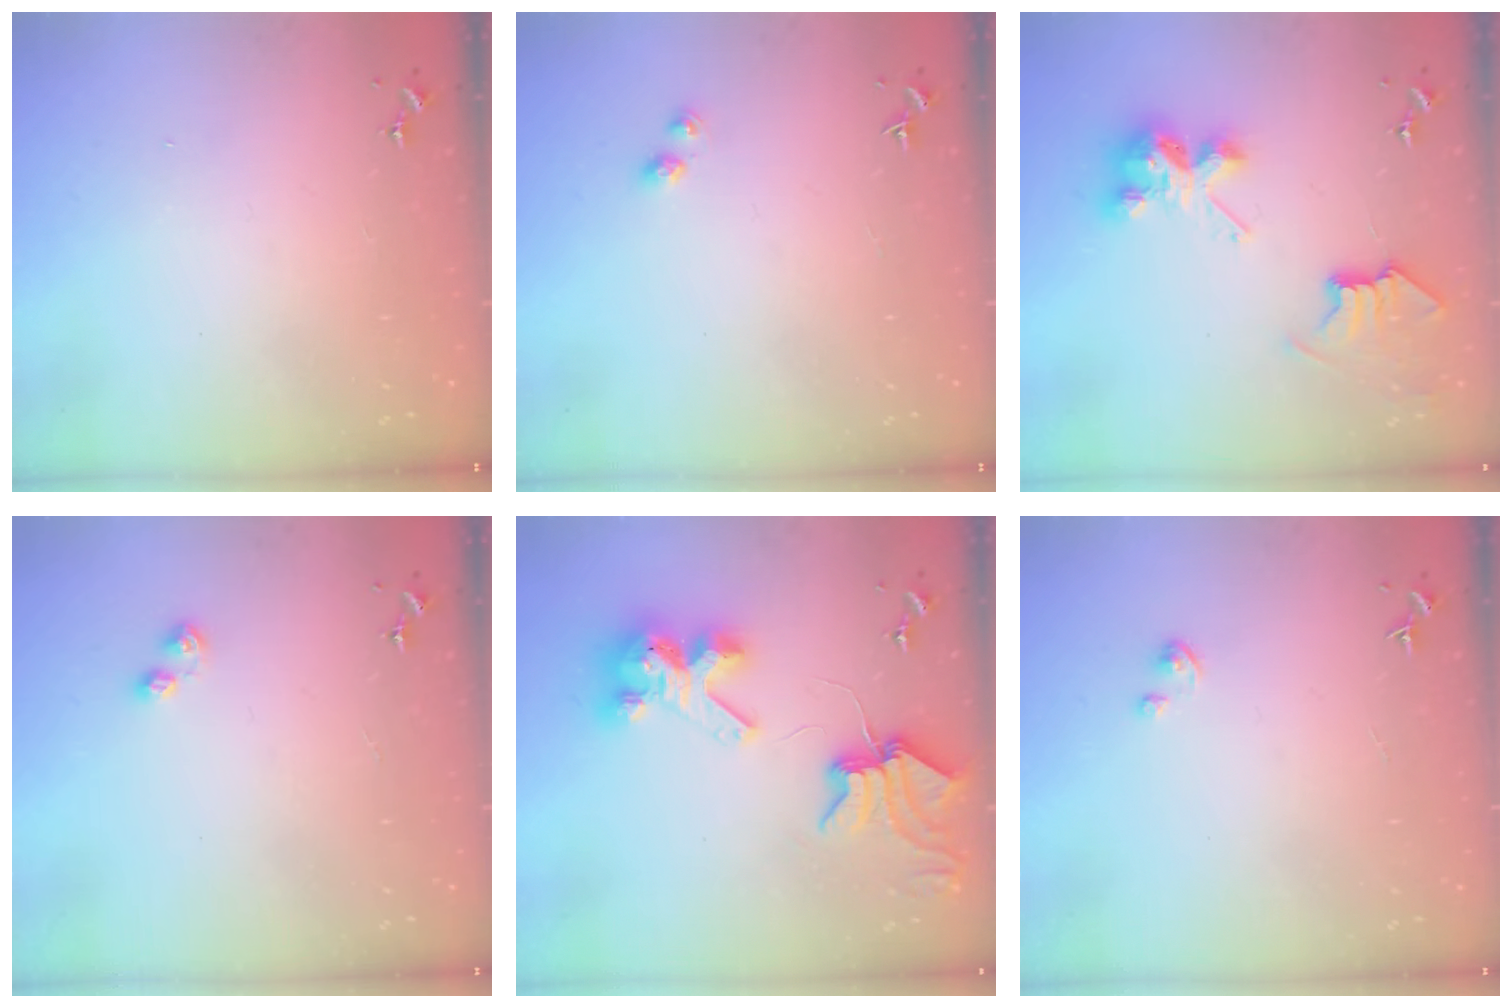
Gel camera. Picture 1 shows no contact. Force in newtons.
{"total": 2.6, "press": 2.6, "slide": 0.5}
{"total": 8.5, "press": 8.5, "slide": 0.1}
{"total": 4.3, "press": 4.3, "slide": 0.4}
{"total": 11.2, "press": 11.1, "slide": 1.4}
{"total": 0.9, "press": 0.8, "slide": 0.2}